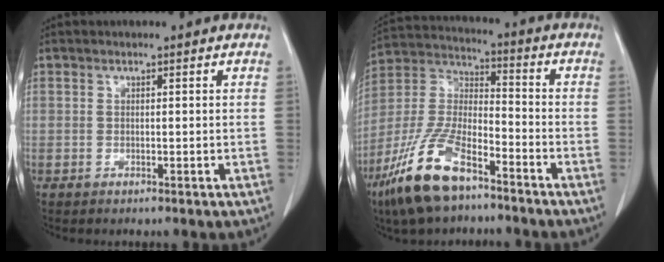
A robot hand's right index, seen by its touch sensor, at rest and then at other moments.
{"total": 14.7, "force": [-9.5, 4.9, 10.1], "torque": [-0.220, -0.009, -0.181]}